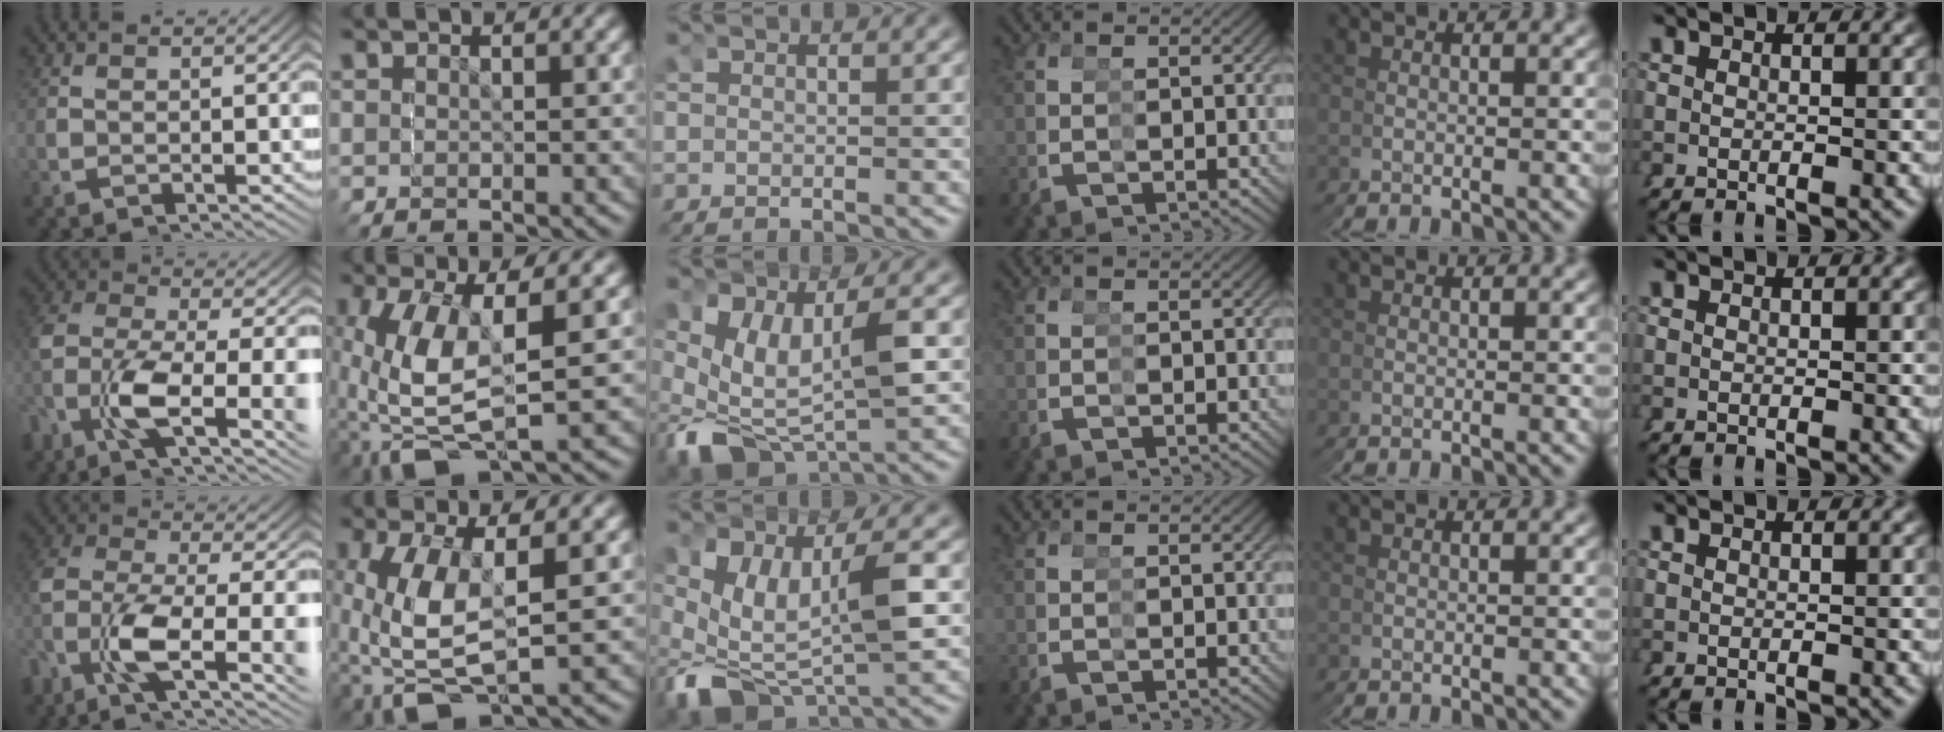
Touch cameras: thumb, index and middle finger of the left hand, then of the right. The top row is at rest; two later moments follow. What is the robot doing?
{"motion": "grasp_and_lifting", "object": "stress ball aka squeeze ball"}